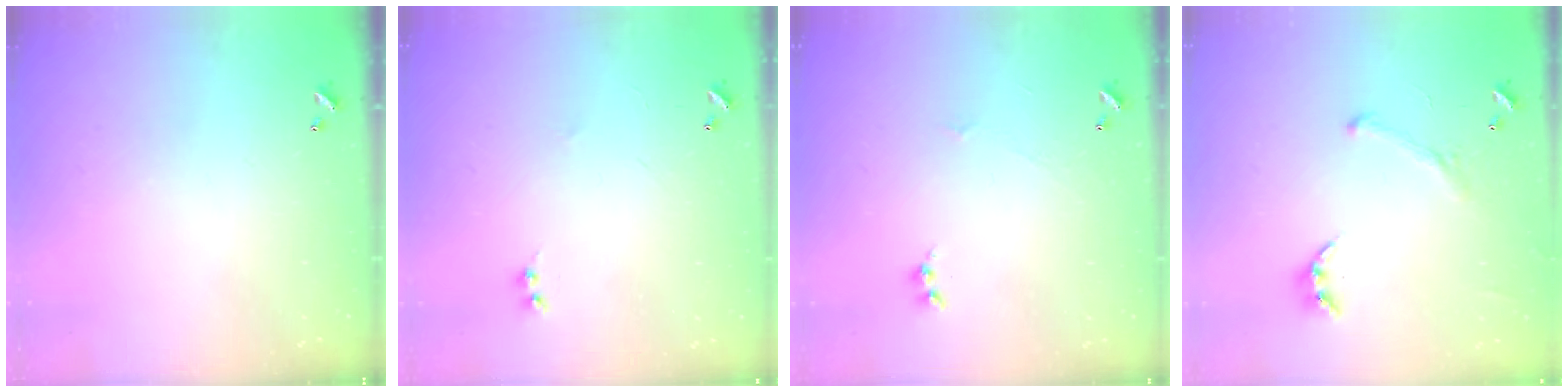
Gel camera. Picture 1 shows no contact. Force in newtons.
{"total": 2.0, "press": 2.0, "slide": 0.5}
{"total": 1.6, "press": 1.5, "slide": 0.4}
{"total": 1.6, "press": 1.4, "slide": 0.8}